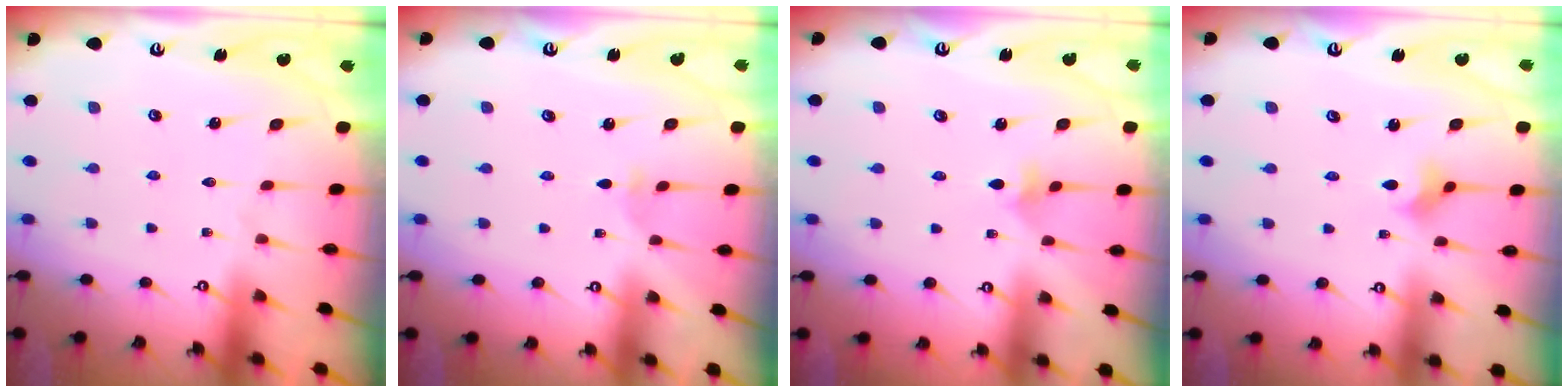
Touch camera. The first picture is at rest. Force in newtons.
{"total": 1.8, "press": 1.8, "slide": 0.3}
{"total": 3.8, "press": 3.7, "slide": 0.9}
{"total": 2.2, "press": 2.2, "slide": 0.2}